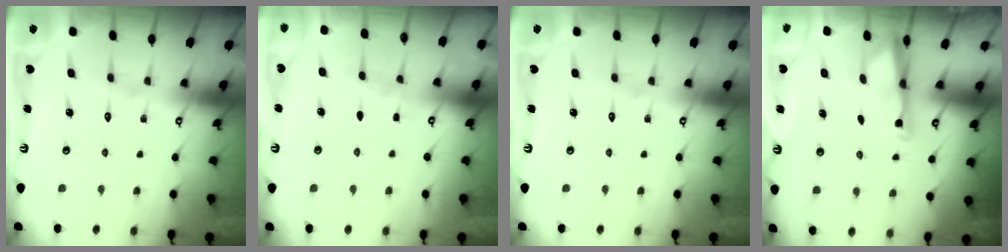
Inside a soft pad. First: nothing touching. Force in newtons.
{"total": 2.3, "press": 2.2, "slide": 0.3}
{"total": 0.0}
{"total": 3.1, "press": 3.1, "slide": 0.4}